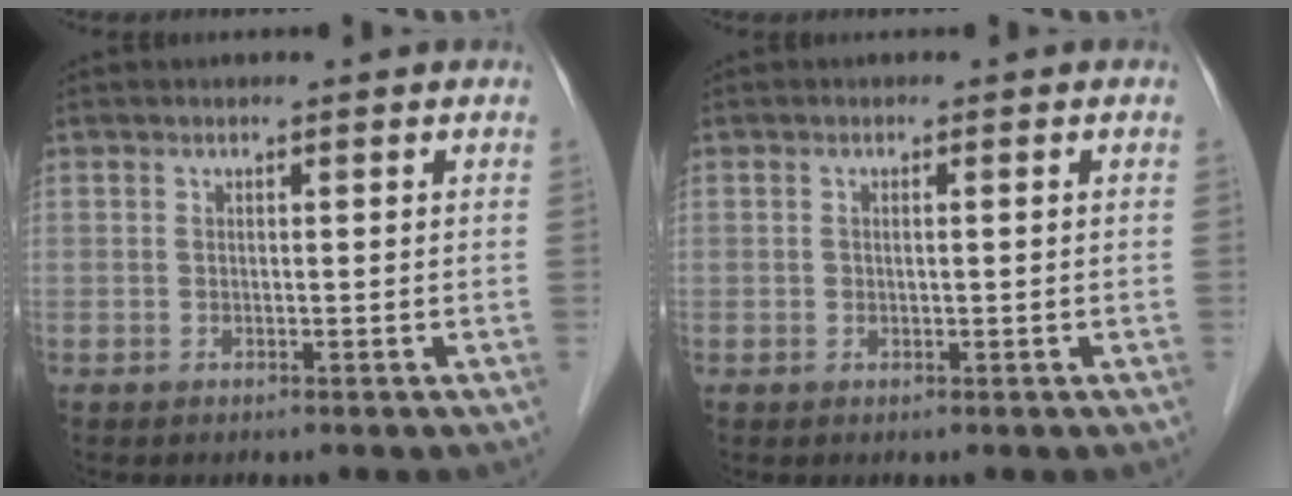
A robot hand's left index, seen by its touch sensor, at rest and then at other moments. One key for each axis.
{"total": 0.8, "fx": 0.1, "fy": 0.2, "fz": 0.8, "tx": -0.023, "ty": 0.001, "tz": 0.005}